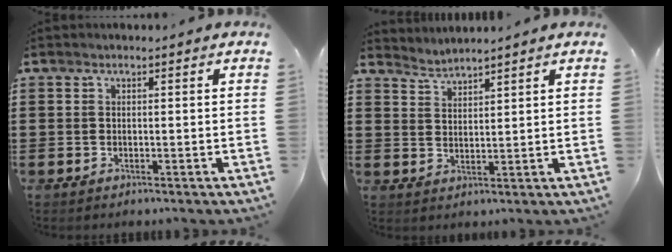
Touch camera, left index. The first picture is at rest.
{"total": 2.4, "force": [2.3, -0.4, -0.5], "torque": [0.001, -0.010, 0.044]}